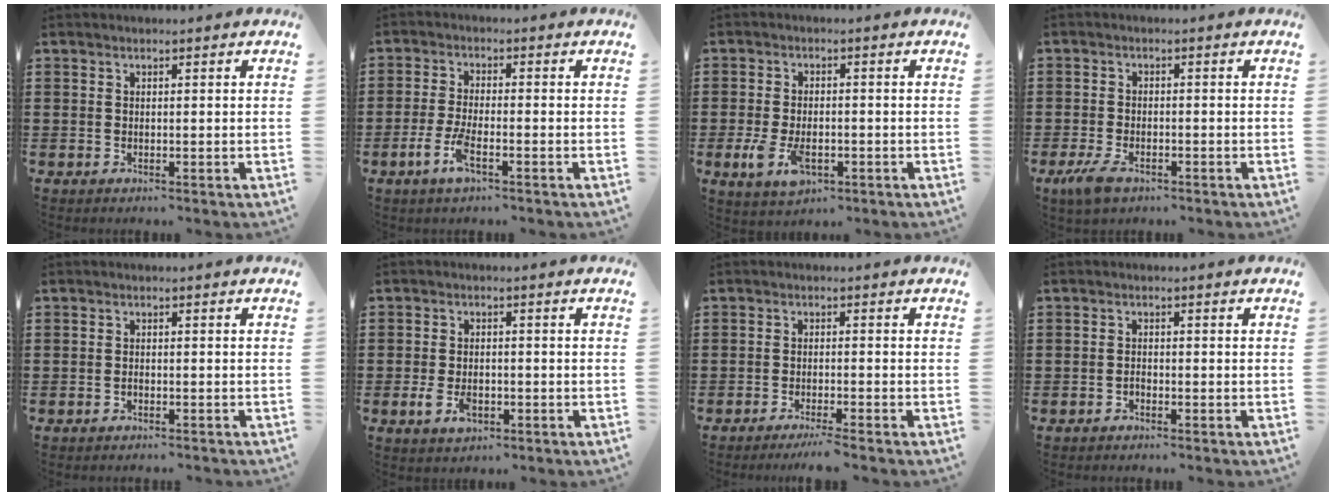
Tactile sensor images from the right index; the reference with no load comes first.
{"total": 4.5, "force": [-2.4, 0.9, 3.7], "torque": [-0.090, -0.010, -0.050]}
{"total": 5.4, "force": [-1.7, 2.9, 4.2], "torque": [-0.107, -0.007, -0.038]}
{"total": 3.2, "force": [-2.1, 1.5, 1.9], "torque": [-0.053, 0.000, -0.045]}
{"total": 0.8, "force": [-0.7, 0.1, 0.3], "torque": [-0.008, -0.003, -0.014]}
{"total": 3.7, "force": [-1.3, 2.1, 2.7], "torque": [-0.062, -0.004, -0.026]}
{"total": 2.2, "force": [-1.9, -0.5, 1.0], "torque": [-0.016, -0.003, -0.036]}
{"total": 0.9, "force": [-0.8, 0.3, 0.4], "torque": [-0.010, -0.002, -0.015]}